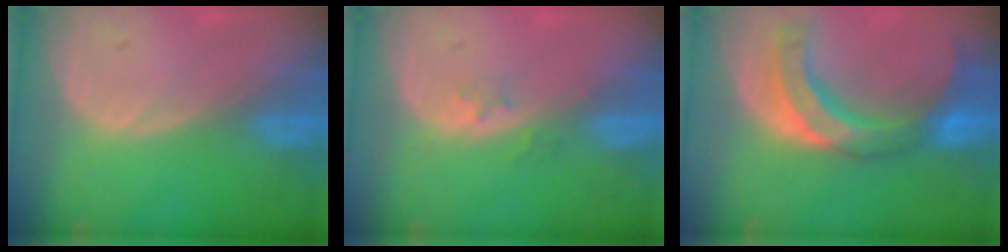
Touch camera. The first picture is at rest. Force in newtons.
{"total": 1.9, "press": 1.4, "slide": 1.2}
{"total": 10.1, "press": 9.4, "slide": 3.9}